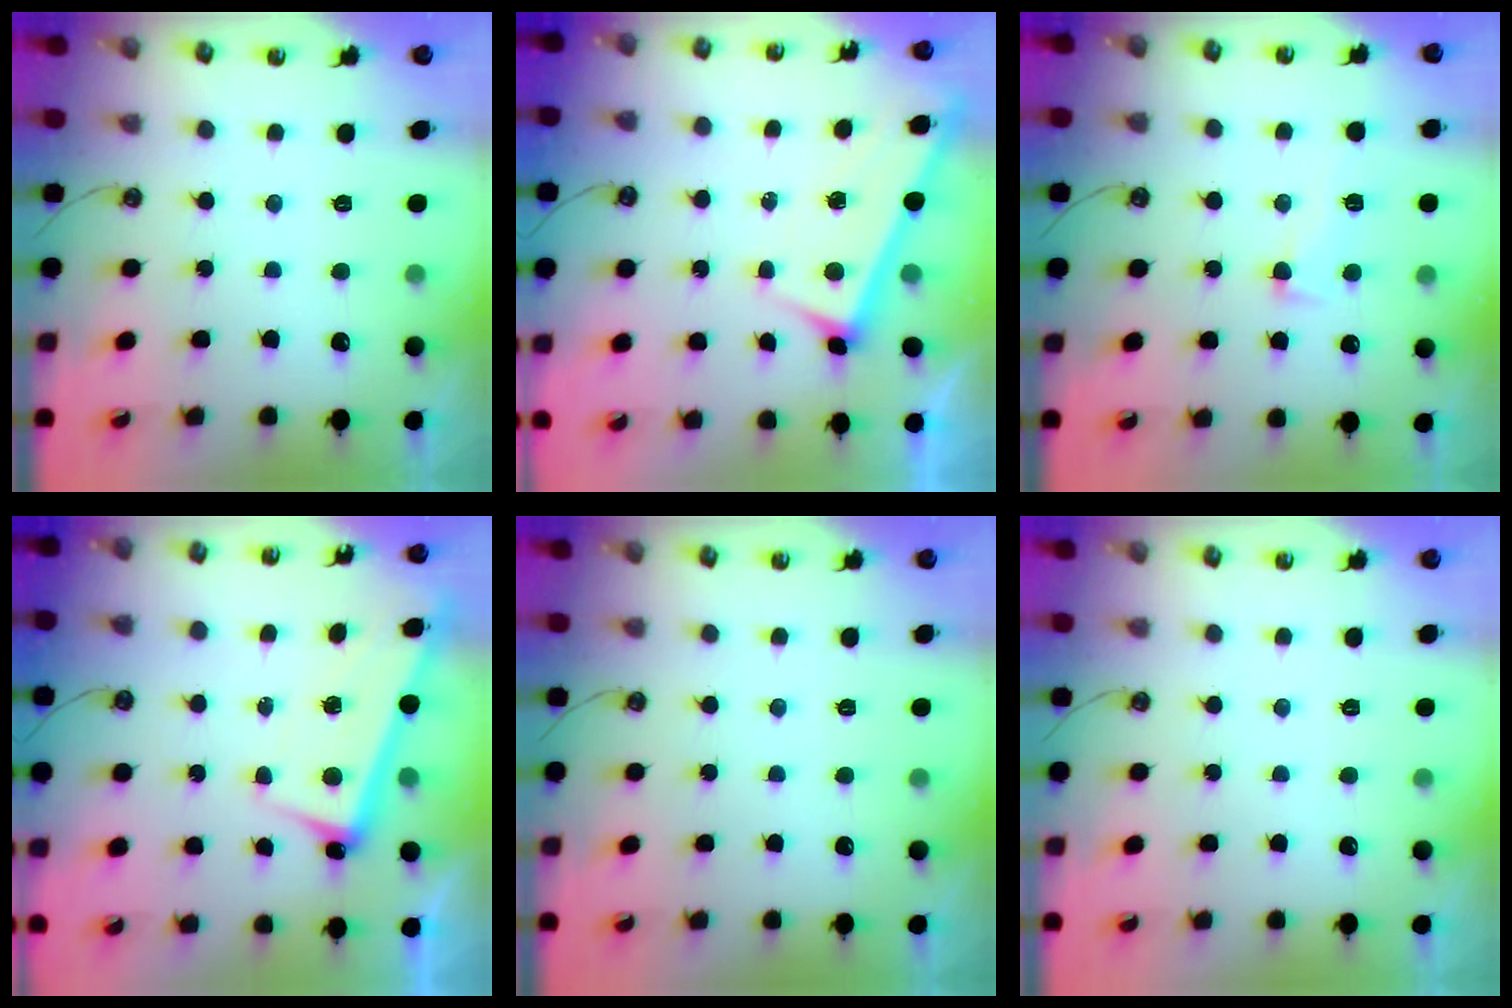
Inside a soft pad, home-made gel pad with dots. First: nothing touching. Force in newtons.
{"total": 2.9, "press": 2.9, "slide": 0.1}
{"total": 1.8, "press": 0.0, "slide": 1.8}
{"total": 2.6, "press": 2.4, "slide": 1.0}
{"total": 0.0}
{"total": 0.0}